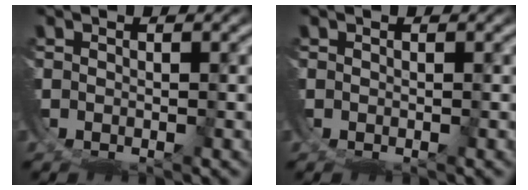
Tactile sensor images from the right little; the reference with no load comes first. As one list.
[{"total": 0.0}]